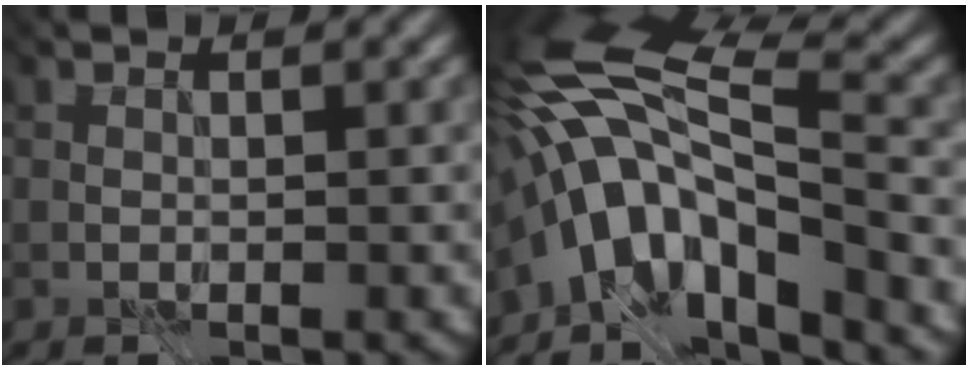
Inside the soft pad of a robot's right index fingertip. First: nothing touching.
{"total": 10.0, "force": [-6.4, 2.5, 7.3], "torque": [-0.121, 0.001, -0.102]}